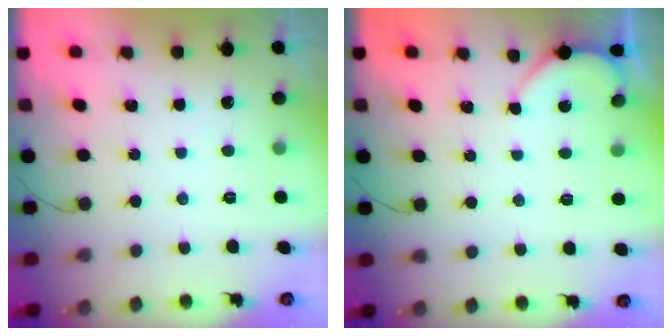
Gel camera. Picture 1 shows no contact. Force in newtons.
{"total": 2.4, "press": 2.3, "slide": 0.3}